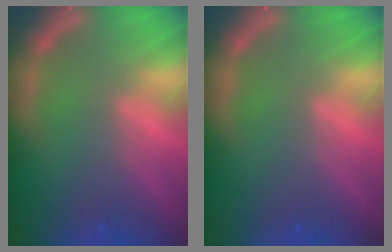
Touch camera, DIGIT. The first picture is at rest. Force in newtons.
{"total": 0.0}